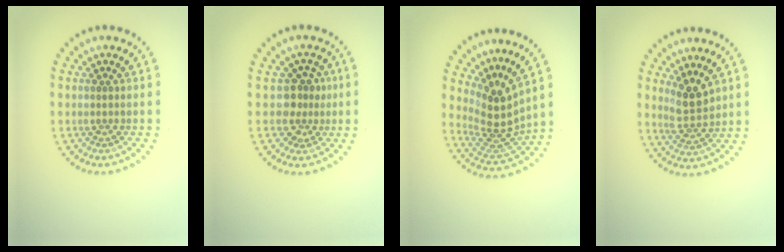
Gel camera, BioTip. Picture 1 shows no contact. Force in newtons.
{"total": 2.7, "press": 2.3, "slide": 1.5}
{"total": 4.0, "press": 2.8, "slide": 2.8}
{"total": 2.9, "press": 2.5, "slide": 1.4}